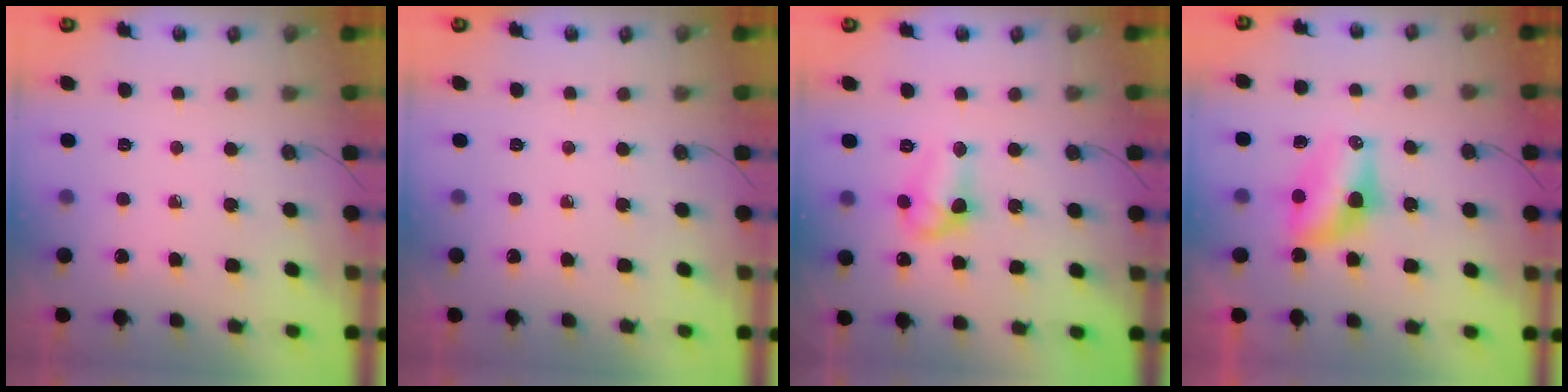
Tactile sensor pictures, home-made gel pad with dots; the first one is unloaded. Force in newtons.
{"total": 0.0}
{"total": 9.6, "press": 9.6, "slide": 1.0}
{"total": 7.2, "press": 7.1, "slide": 1.2}